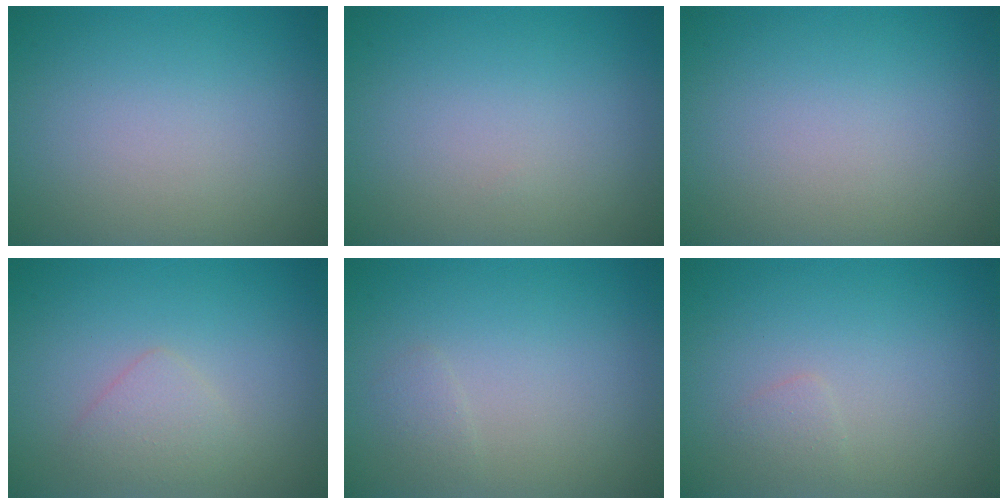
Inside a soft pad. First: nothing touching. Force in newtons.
{"total": 0.0}
{"total": 0.0}
{"total": 1.8, "press": 1.8, "slide": 0.0}
{"total": 0.7, "press": 0.7, "slide": 0.1}
{"total": 0.8, "press": 0.8, "slide": 0.1}